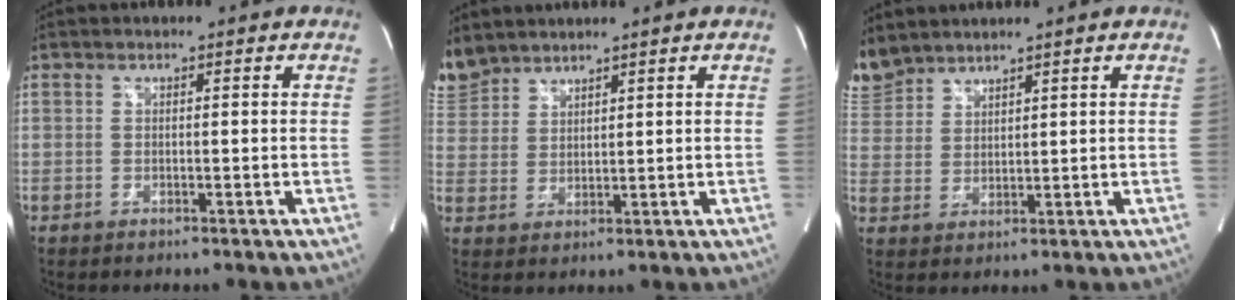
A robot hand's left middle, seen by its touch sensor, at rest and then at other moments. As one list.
[{"total": 7.8, "force": [7.0, 3.3, 1.2], "torque": [-0.045, 0.012, 0.155]}, {"total": 7.4, "force": [6.9, 2.7, 0.9], "torque": [-0.036, 0.012, 0.153]}]